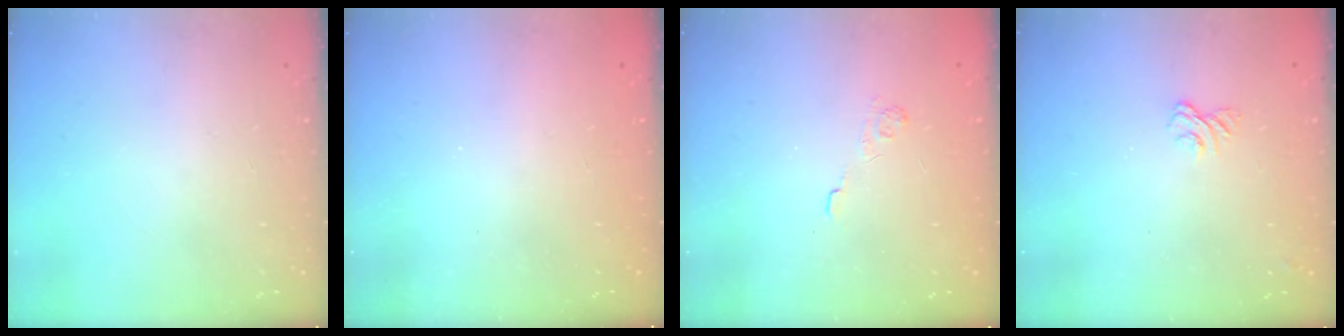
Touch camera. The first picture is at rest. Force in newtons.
{"total": 2.5, "press": 2.4, "slide": 0.8}
{"total": 3.4, "press": 3.1, "slide": 1.6}
{"total": 2.3, "press": 1.9, "slide": 1.3}